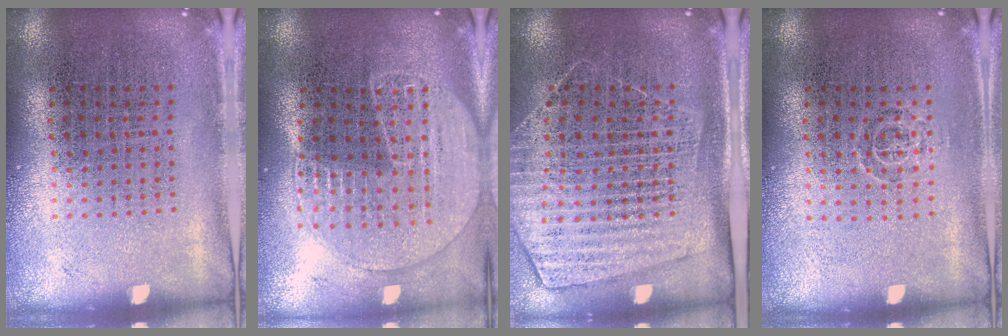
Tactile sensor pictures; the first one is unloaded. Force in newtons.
{"total": 1.8, "press": 1.6, "slide": 0.7}
{"total": 1.6, "press": 1.4, "slide": 0.7}
{"total": 0.7, "press": 0.5, "slide": 0.5}